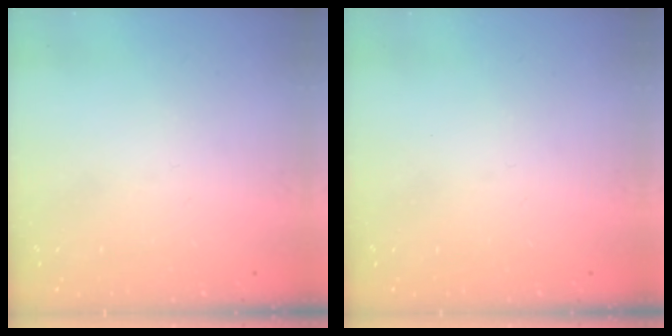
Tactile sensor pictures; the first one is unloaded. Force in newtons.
{"total": 0.0}